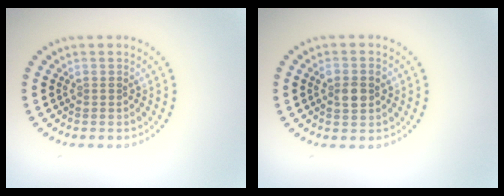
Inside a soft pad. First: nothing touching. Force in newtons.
{"total": 2.4, "press": 2.4, "slide": 0.2}